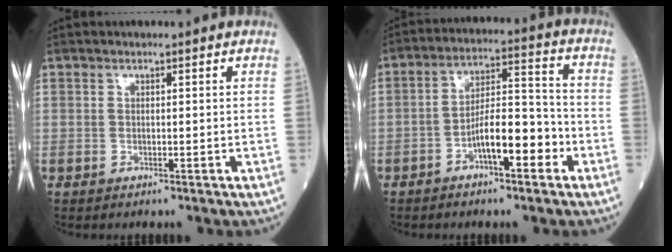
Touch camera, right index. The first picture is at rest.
{"total": 9.0, "force": [-4.0, 2.3, 7.7], "torque": [-0.134, 0.021, -0.068]}